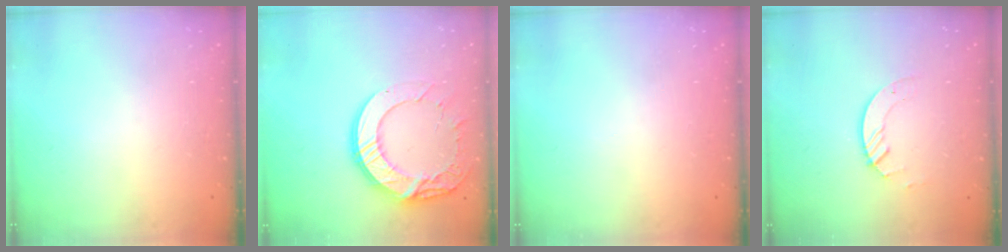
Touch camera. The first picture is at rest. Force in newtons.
{"total": 17.6, "press": 17.5, "slide": 1.5}
{"total": 0.0}
{"total": 2.6, "press": 2.6, "slide": 0.3}